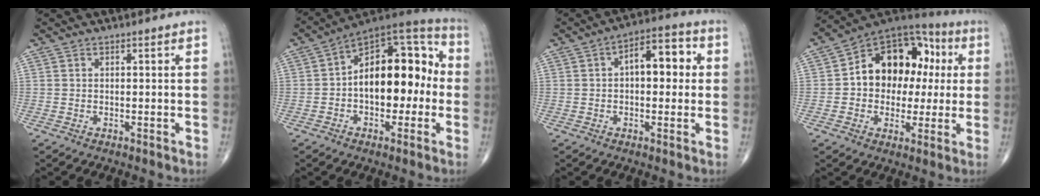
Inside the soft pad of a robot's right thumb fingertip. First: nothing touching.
{"total": 17.9, "force": [-0.7, 10.3, 14.6], "torque": [-0.180, 0.051, -0.021]}
{"total": 9.2, "force": [1.1, 4.9, 7.7], "torque": [-0.082, 0.028, 0.008]}
{"total": 18.0, "force": [1.9, 13.2, 12.0], "torque": [-0.118, 0.036, 0.022]}